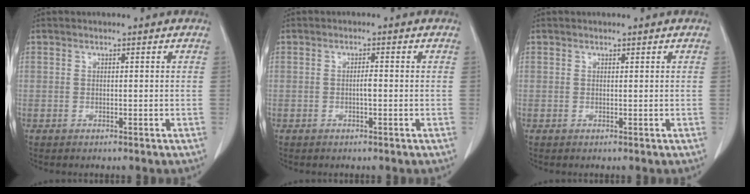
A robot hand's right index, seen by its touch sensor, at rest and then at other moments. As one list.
[{"total": 1.4, "force": [-0.2, 0.2, 1.4], "torque": [-0.025, 0.002, -0.005]}, {"total": 0.0}]